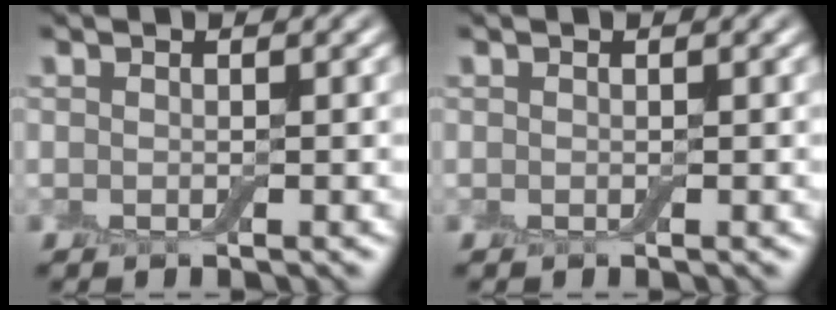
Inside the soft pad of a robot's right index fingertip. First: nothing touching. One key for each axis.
{"total": 0.0}